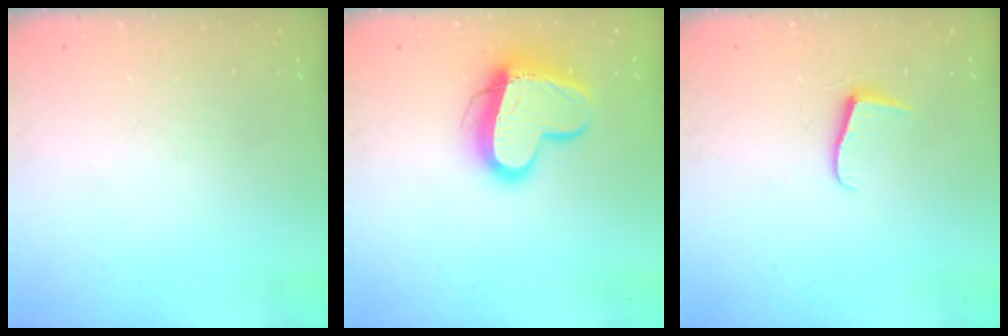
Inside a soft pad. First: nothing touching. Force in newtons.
{"total": 13.7, "press": 13.6, "slide": 1.3}
{"total": 5.9, "press": 5.9, "slide": 0.6}